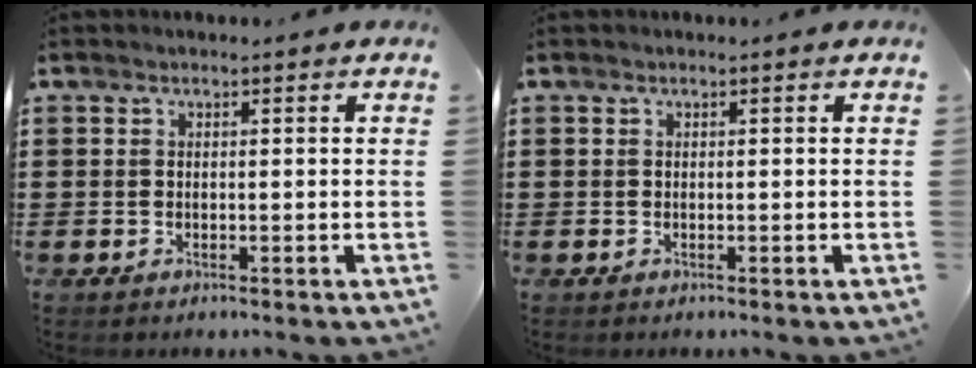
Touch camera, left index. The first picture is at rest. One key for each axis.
{"total": 0.0}